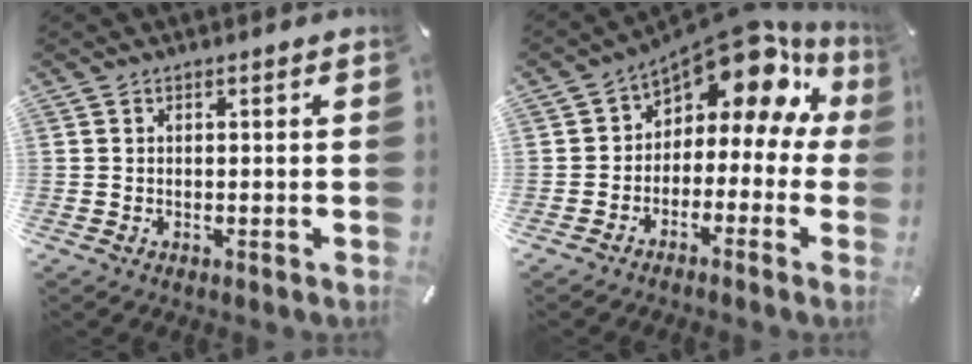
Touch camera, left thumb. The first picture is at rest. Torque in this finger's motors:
{"motor_torque": [2.17, 2.48, 1.16, 0.74, 0.04]}